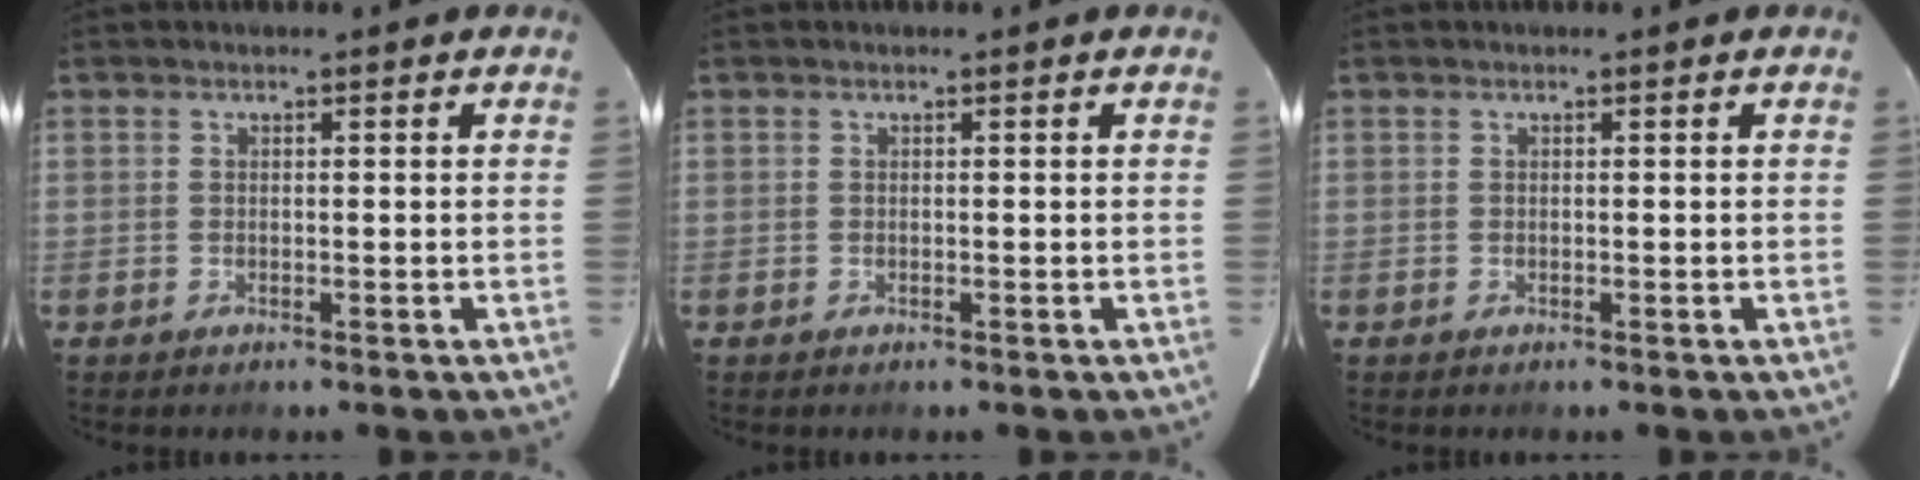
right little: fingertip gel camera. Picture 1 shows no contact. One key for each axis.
{"total": 0.0}
{"total": 0.0}